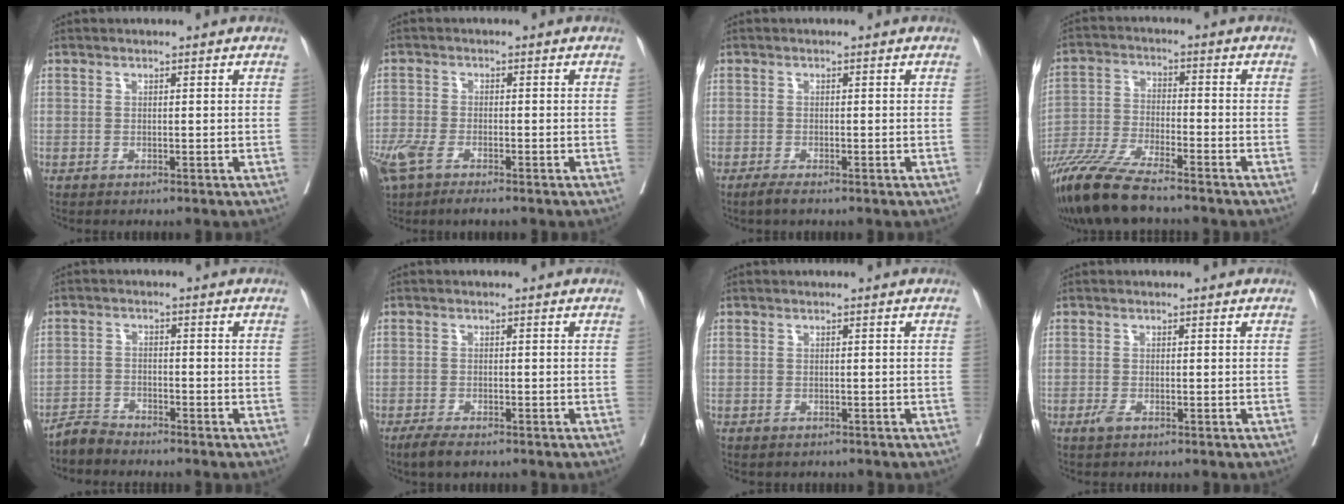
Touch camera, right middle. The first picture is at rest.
{"total": 8.2, "force": [-5.5, 2.8, 5.4], "torque": [-0.120, -0.011, -0.099]}
{"total": 1.7, "force": [-1.3, 0.1, 1.1], "torque": [-0.025, -0.005, -0.024]}
{"total": 12.1, "force": [-9.8, 1.3, 7.0], "torque": [-0.137, -0.037, -0.179]}
{"total": 2.9, "force": [-2.8, 0.2, -0.2], "torque": [0.007, -0.010, -0.056]}
{"total": 3.5, "force": [-2.6, 1.0, 2.2], "torque": [-0.040, -0.006, -0.041]}
{"total": 1.2, "force": [-1.0, 0.6, 0.2], "torque": [-0.008, 0.000, -0.014]}
{"total": 1.2, "force": [-0.7, 0.4, 0.9], "torque": [-0.018, -0.001, -0.010]}